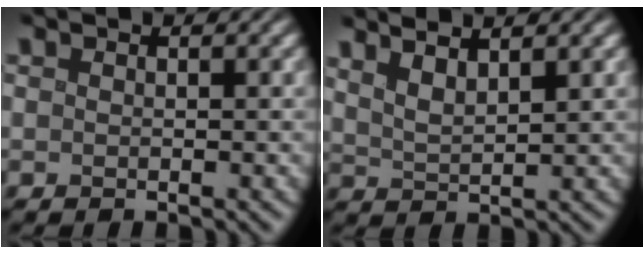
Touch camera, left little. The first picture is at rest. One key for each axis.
{"total": 3.0, "fx": 2.0, "fy": 0.6, "fz": 2.1, "tx": -0.043, "ty": 0.013, "tz": 0.039}